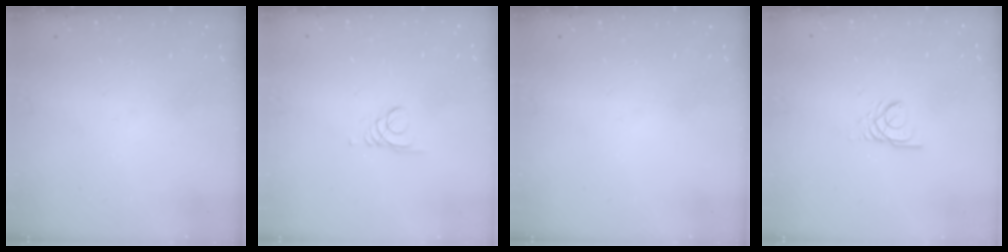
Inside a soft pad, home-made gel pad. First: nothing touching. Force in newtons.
{"total": 1.5, "press": 1.5, "slide": 0.1}
{"total": 0.0}
{"total": 2.6, "press": 2.6, "slide": 0.1}